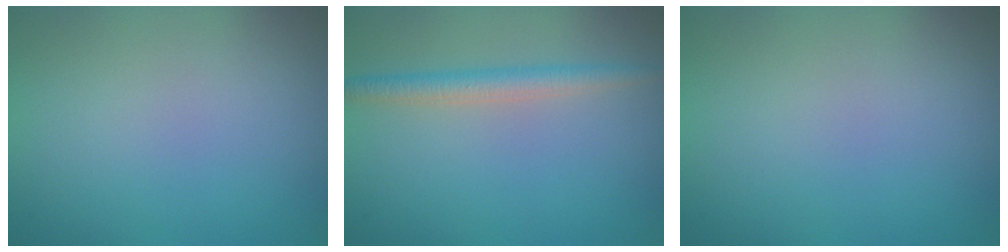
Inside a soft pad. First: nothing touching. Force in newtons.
{"total": 2.3, "press": 2.3, "slide": 0.1}
{"total": 0.0}